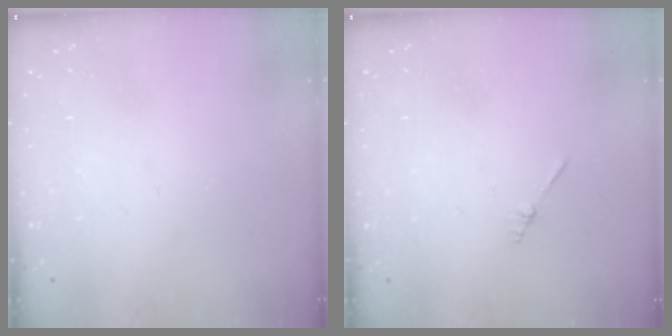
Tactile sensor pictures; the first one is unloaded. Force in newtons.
{"total": 1.3, "press": 1.3, "slide": 0.3}